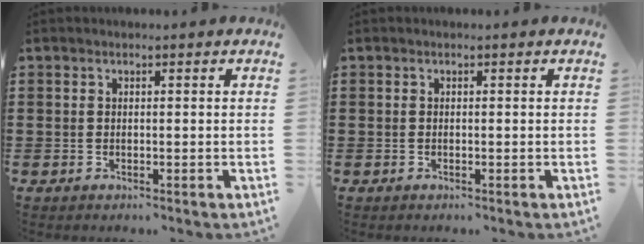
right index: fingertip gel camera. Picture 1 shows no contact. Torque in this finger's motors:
{"motor_torque": [0.53, 1.61, 0.00, 0.00]}